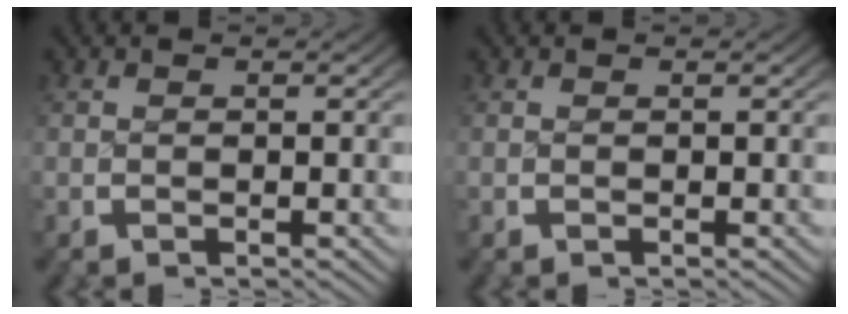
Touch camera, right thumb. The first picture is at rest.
{"total": 0.0}